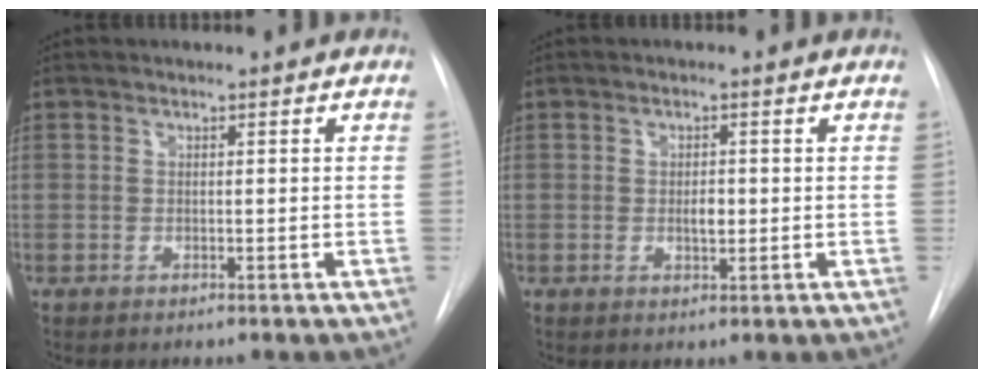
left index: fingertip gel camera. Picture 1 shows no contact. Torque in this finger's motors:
{"motor_torque": [0.60, 0.34, 0.02, 0.03]}